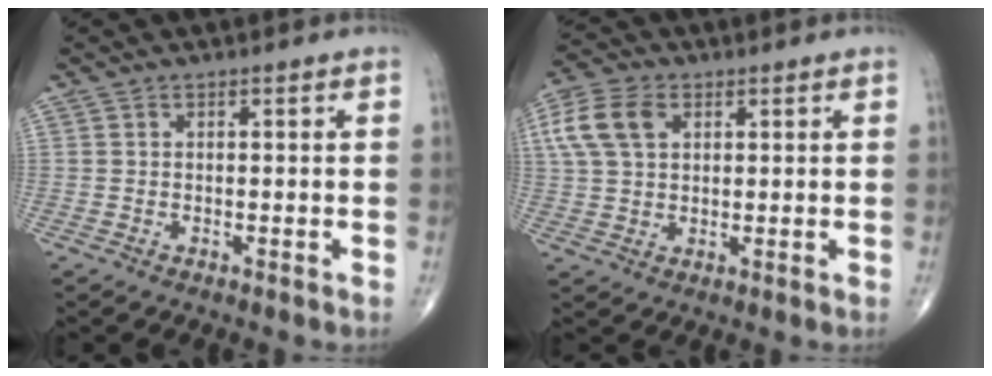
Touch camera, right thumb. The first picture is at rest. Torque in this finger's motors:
{"motor_torque": [0.29, 2.13, 0.92, 0.24, 0.13]}